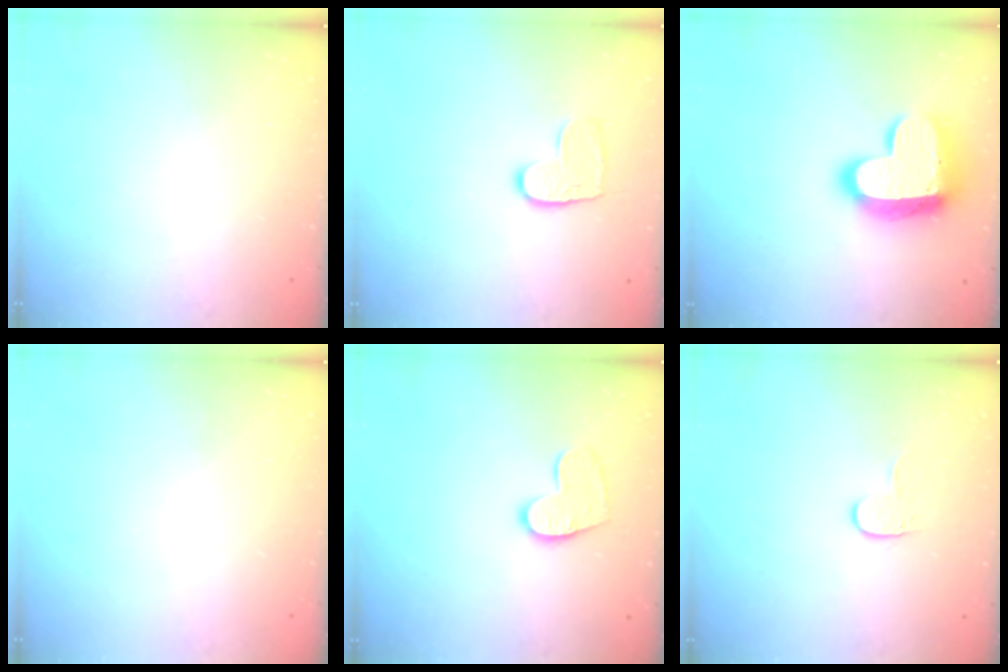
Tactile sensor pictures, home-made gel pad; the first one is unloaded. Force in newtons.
{"total": 8.2, "press": 8.2, "slide": 0.5}
{"total": 17.8, "press": 17.8, "slide": 1.5}
{"total": 0.0}
{"total": 10.4, "press": 10.4, "slide": 0.7}
{"total": 4.0, "press": 4.0, "slide": 0.5}